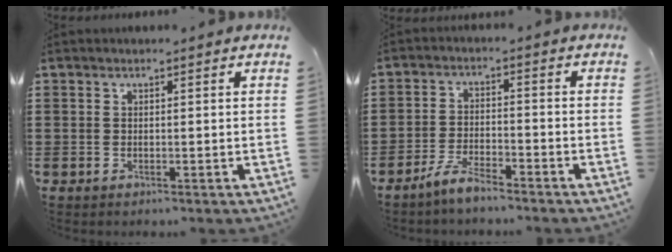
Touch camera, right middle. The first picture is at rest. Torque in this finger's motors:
{"motor_torque": [0.77, -0.38, 0.05, 0.04]}